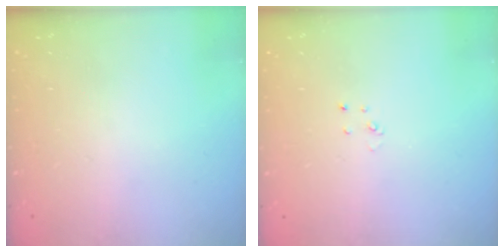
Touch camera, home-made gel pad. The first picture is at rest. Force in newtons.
{"total": 2.0, "press": 2.0, "slide": 0.2}